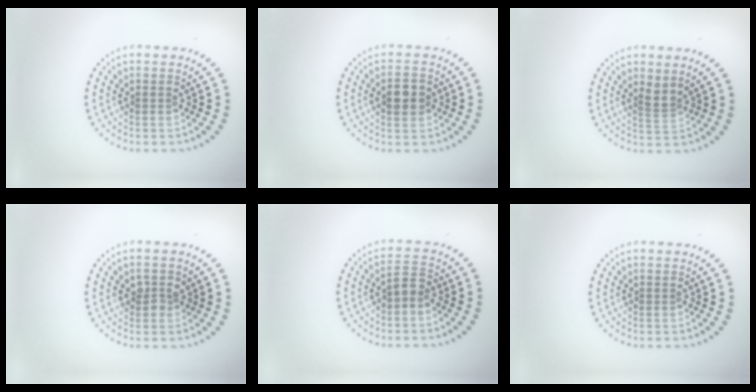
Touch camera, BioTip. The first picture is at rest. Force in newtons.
{"total": 3.3, "press": 3.3, "slide": 0.1}
{"total": 1.5, "press": 1.0, "slide": 1.1}
{"total": 1.3, "press": 1.3, "slide": 0.3}
{"total": 1.6, "press": 1.4, "slide": 0.7}
{"total": 0.0}